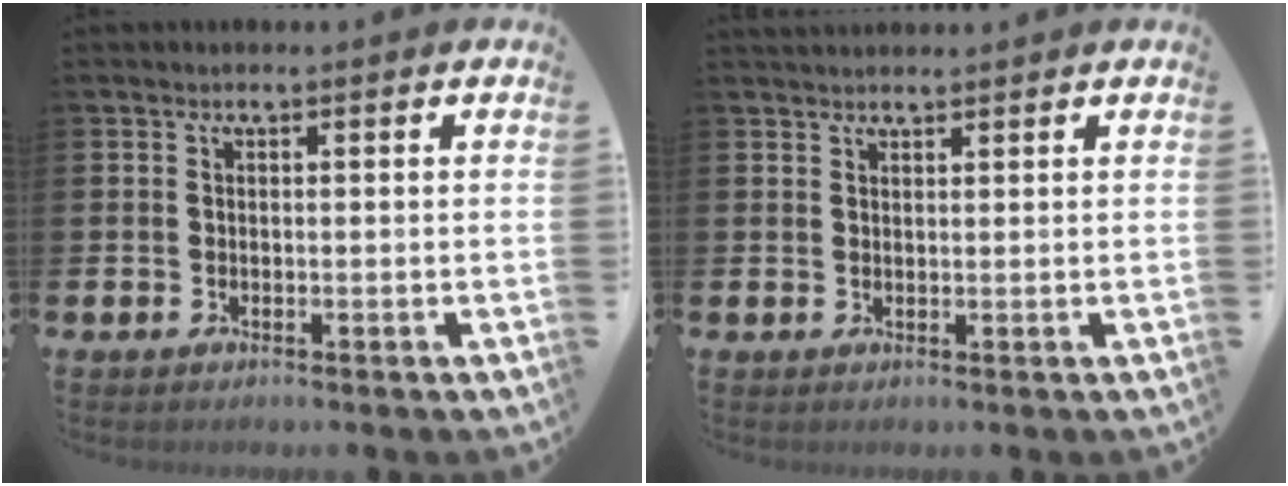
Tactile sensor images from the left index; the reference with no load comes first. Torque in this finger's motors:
{"motor_torque": [0.33, -0.35, 0.03, 0.07]}